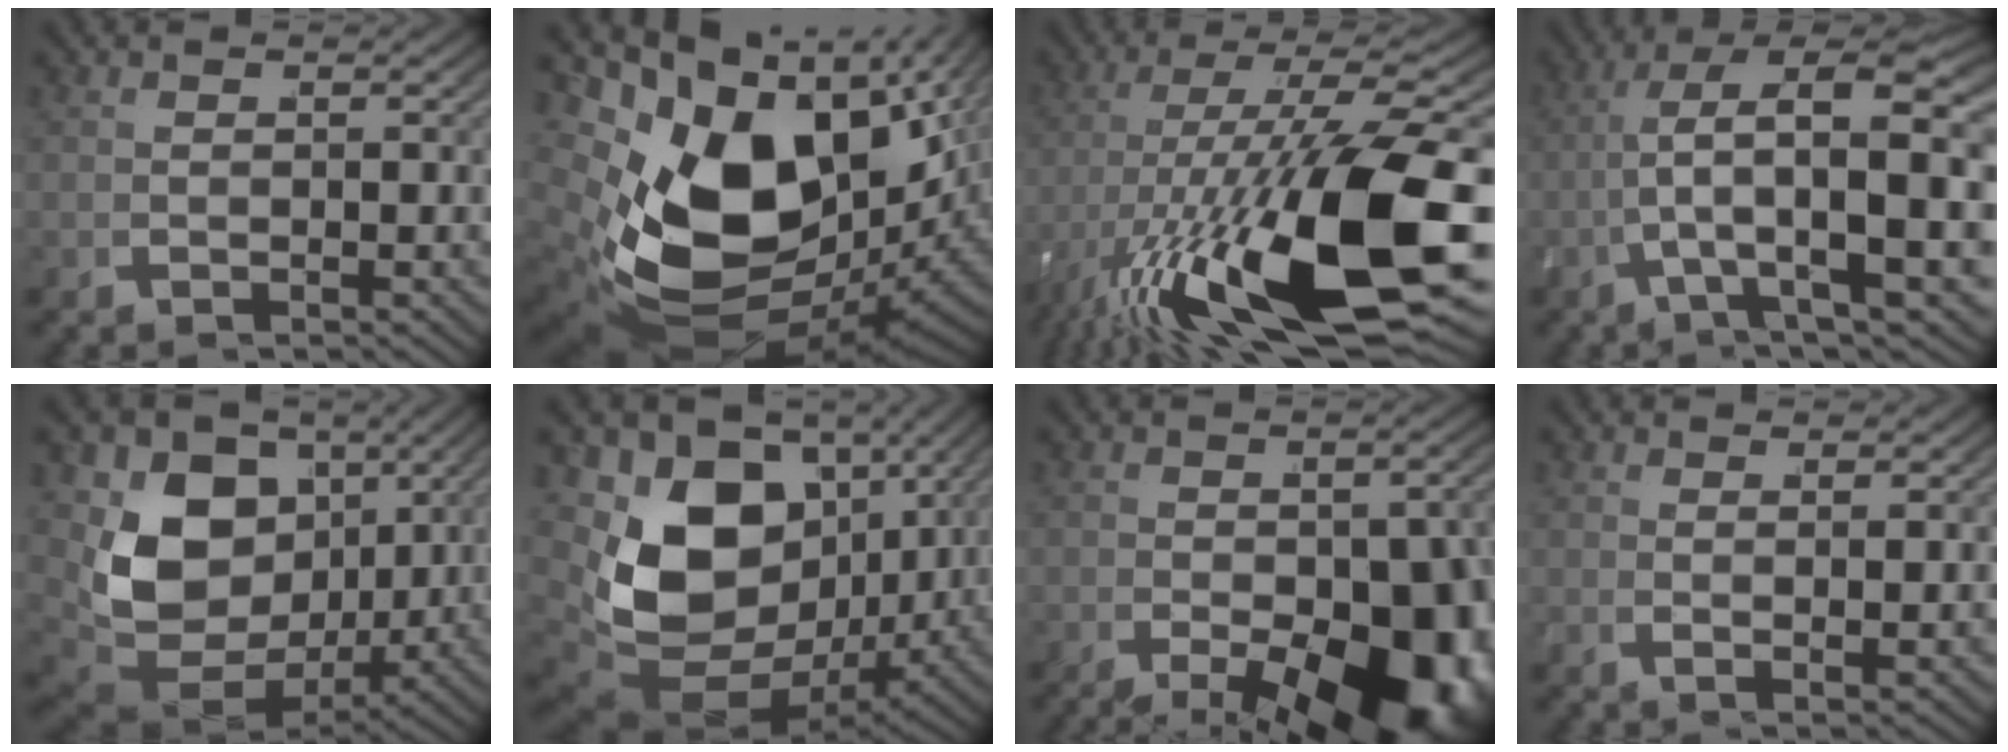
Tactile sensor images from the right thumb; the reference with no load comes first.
{"total": 21.9, "force": [-0.1, 13.8, 17.1], "torque": [-0.317, -0.046, 0.028]}
{"total": 17.3, "force": [-2.8, 7.4, 15.4], "torque": [-0.303, -0.053, 0.000]}
{"total": 11.7, "force": [1.4, 5.1, 10.4], "torque": [-0.173, -0.021, 0.037]}
{"total": 15.8, "force": [0.0, 11.6, 10.8], "torque": [-0.236, -0.063, 0.028]}
{"total": 18.7, "force": [0.3, 13.4, 13.0], "torque": [-0.277, -0.063, 0.031]}
{"total": 14.6, "force": [-4.7, 7.9, 11.3], "torque": [-0.169, -0.063, -0.040]}
{"total": 1.5, "force": [1.1, 0.1, 1.1], "torque": [-0.024, 0.002, 0.019]}